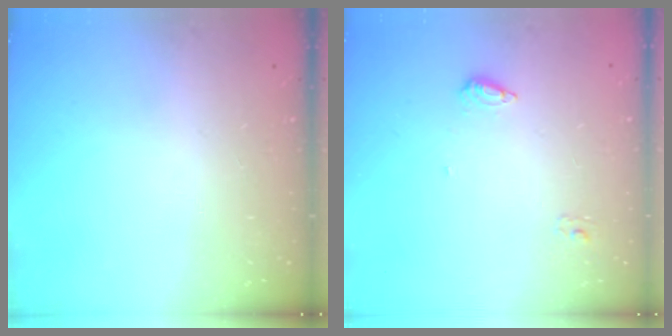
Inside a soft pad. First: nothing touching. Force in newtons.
{"total": 7.0, "press": 7.0, "slide": 0.5}